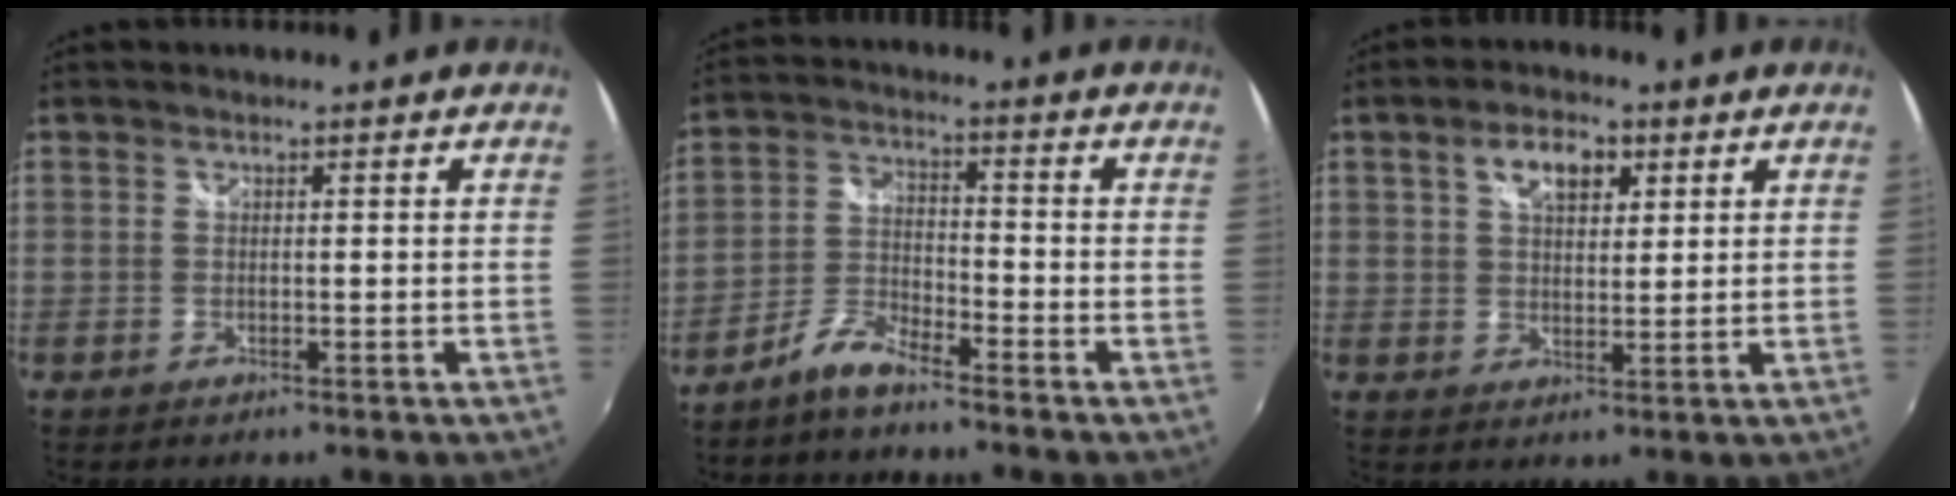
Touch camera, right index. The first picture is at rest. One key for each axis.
{"total": 5.4, "fx": -4.7, "fy": 1.0, "fz": 2.4, "tx": -0.058, "ty": 0.010, "tz": -0.099}
{"total": 6.5, "fx": 3.0, "fy": 3.6, "fz": 4.5, "tx": -0.076, "ty": 0.017, "tz": 0.050}